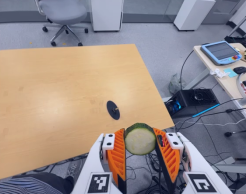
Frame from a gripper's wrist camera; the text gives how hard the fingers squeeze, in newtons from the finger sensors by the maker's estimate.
{"total": 11.9, "left": 12.7, "right": 11.1}